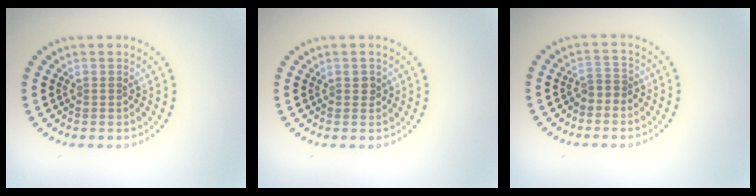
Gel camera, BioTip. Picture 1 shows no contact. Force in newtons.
{"total": 0.8, "press": 0.8, "slide": 0.3}
{"total": 1.1, "press": 0.9, "slide": 0.7}